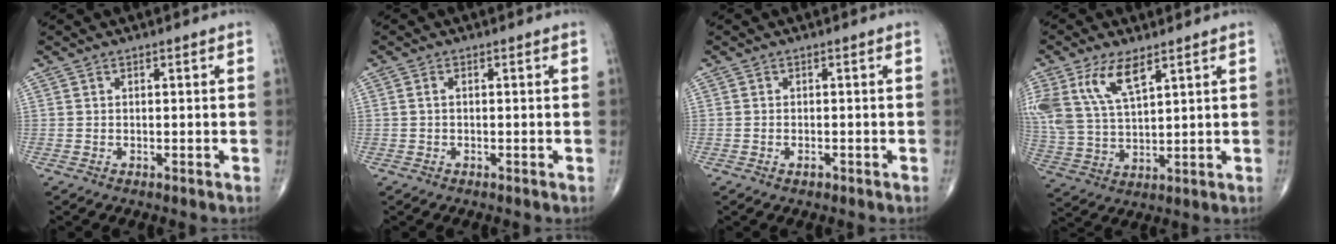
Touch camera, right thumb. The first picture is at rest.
{"total": 0.7, "force": [-0.1, 0.4, 0.6], "torque": [-0.013, 0.000, -0.004]}
{"total": 1.0, "force": [-0.6, 0.5, 0.6], "torque": [-0.010, 0.003, -0.008]}
{"total": 12.4, "force": [6.4, 5.4, 9.1], "torque": [-0.189, -0.015, 0.134]}